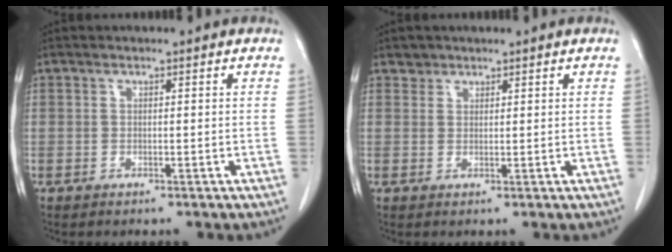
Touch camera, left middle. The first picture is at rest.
{"total": 1.4, "force": [1.1, 0.9, -0.2], "torque": [0.011, 0.004, 0.014]}